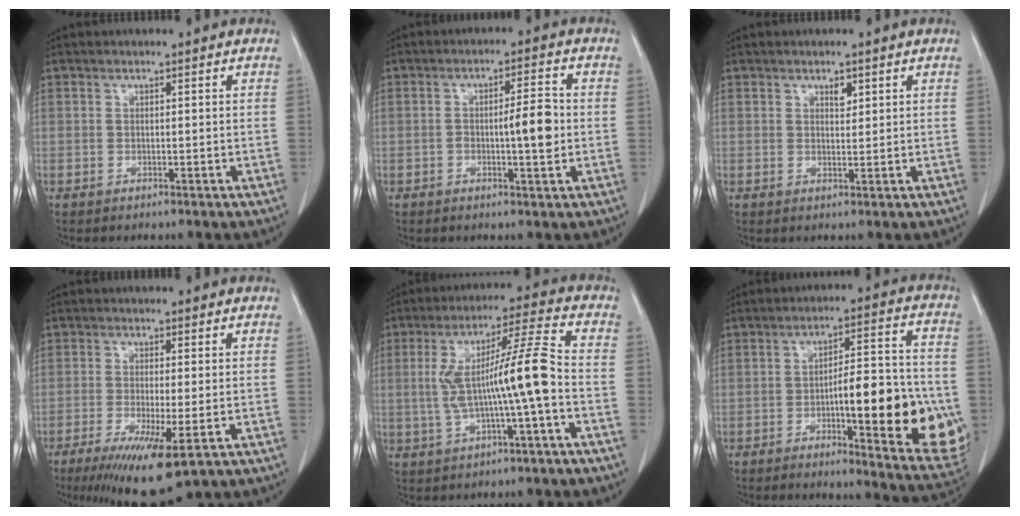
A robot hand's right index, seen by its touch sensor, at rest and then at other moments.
{"total": 5.5, "force": [-0.5, 1.1, 5.4], "torque": [-0.080, 0.009, -0.005]}
{"total": 1.5, "force": [0.9, 0.7, 1.0], "torque": [-0.013, -0.004, 0.015]}
{"total": 9.7, "force": [-4.9, 0.9, 8.3], "torque": [-0.136, -0.033, -0.074]}
{"total": 11.3, "force": [-1.2, -0.2, 11.2], "torque": [-0.205, 0.024, -0.022]}
{"total": 19.6, "force": [-4.0, 3.9, 18.8], "torque": [-0.202, 0.016, -0.039]}